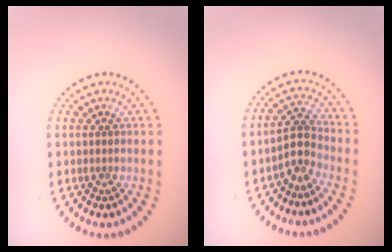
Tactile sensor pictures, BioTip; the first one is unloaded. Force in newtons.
{"total": 2.5, "press": 2.0, "slide": 1.5}